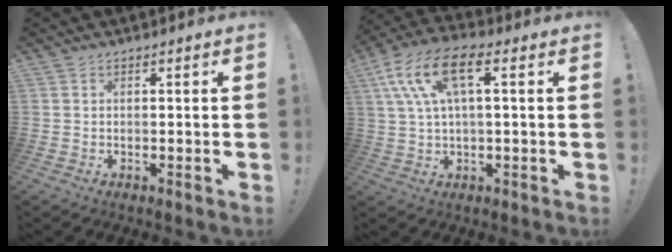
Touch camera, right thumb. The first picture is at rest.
{"total": 13.5, "force": [4.0, 6.1, 11.4], "torque": [-0.230, 0.006, 0.072]}